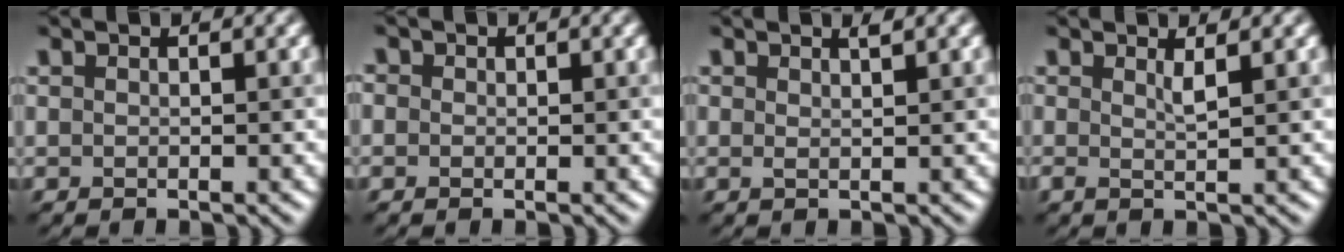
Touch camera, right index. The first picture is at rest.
{"total": 1.2, "force": [0.5, 1.1, 0.4], "torque": [-0.008, 0.004, -0.010]}
{"total": 0.9, "force": [0.6, 0.2, 0.7], "torque": [-0.015, -0.003, 0.010]}
{"total": 1.2, "force": [0.6, 0.1, 1.0], "torque": [-0.024, -0.002, 0.010]}